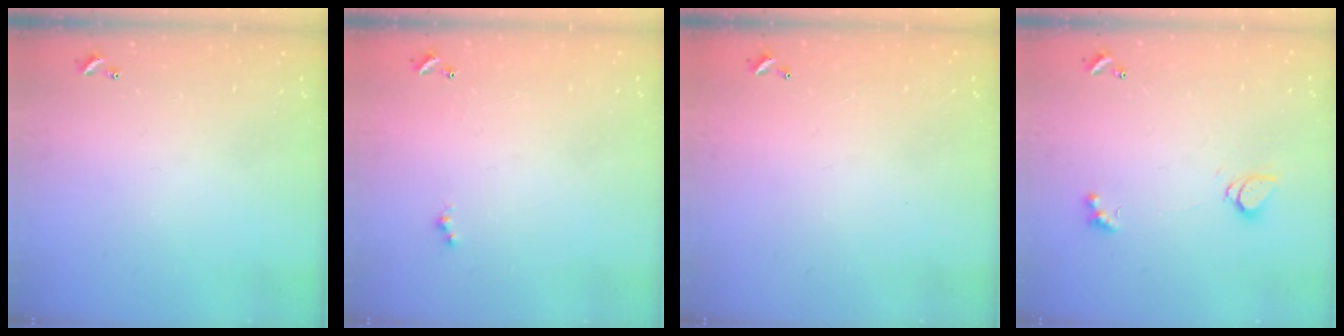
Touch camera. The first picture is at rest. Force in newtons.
{"total": 0.8, "press": 0.5, "slide": 0.5}
{"total": 2.8, "press": 2.8, "slide": 0.1}
{"total": 1.6, "press": 1.6, "slide": 0.2}